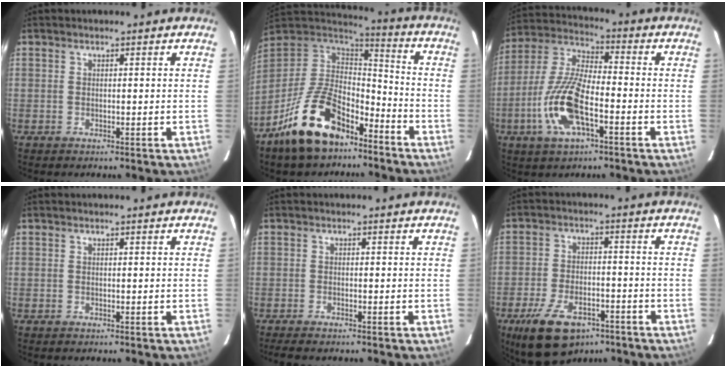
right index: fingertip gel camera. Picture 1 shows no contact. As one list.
[{"total": 18.9, "force": [-12.2, 9.1, 11.1], "torque": [-0.229, 0.006, -0.211]}, {"total": 14.3, "force": [-5.2, 5.4, 12.2], "torque": [-0.263, -0.003, -0.105]}, {"total": 0.0}, {"total": 2.9, "force": [-2.5, 0.1, 1.4], "torque": [-0.034, -0.012, -0.047]}, {"total": 13.5, "force": [-8.6, 6.5, 8.1], "torque": [-0.174, -0.017, -0.143]}]